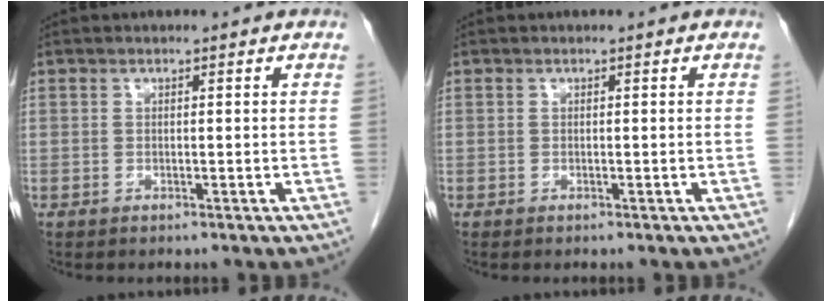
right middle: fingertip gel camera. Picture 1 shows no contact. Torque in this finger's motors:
{"motor_torque": [0.09, -0.31, 0.02, 0.01]}